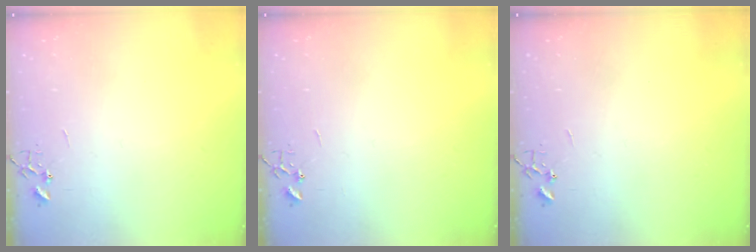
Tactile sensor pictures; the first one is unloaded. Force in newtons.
{"total": 0.0}
{"total": 0.0}